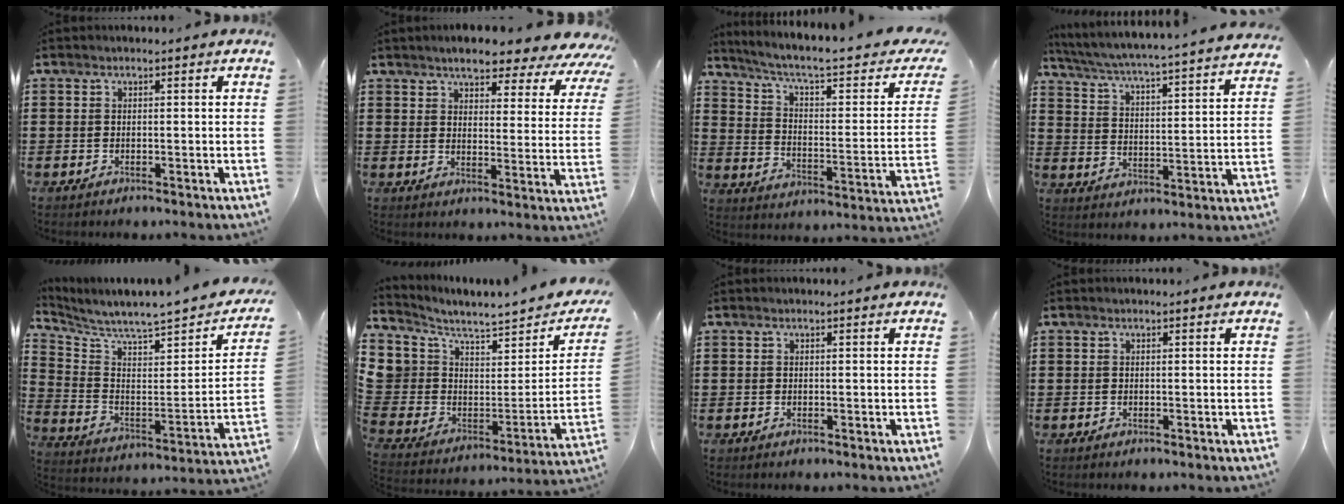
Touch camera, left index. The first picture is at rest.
{"total": 5.7, "force": [5.1, 1.0, 2.1], "torque": [-0.050, -0.030, 0.084]}
{"total": 6.1, "force": [4.1, 1.2, 4.3], "torque": [-0.095, -0.031, 0.062]}
{"total": 4.1, "force": [3.7, -1.0, 1.4], "torque": [-0.049, -0.042, 0.052]}
{"total": 4.6, "force": [4.3, -0.2, 1.8], "torque": [-0.063, -0.055, 0.063]}
{"total": 3.8, "force": [2.7, 2.7, -0.3], "torque": [-0.042, -0.044, 0.042]}
{"total": 0.0}
{"total": 0.0}